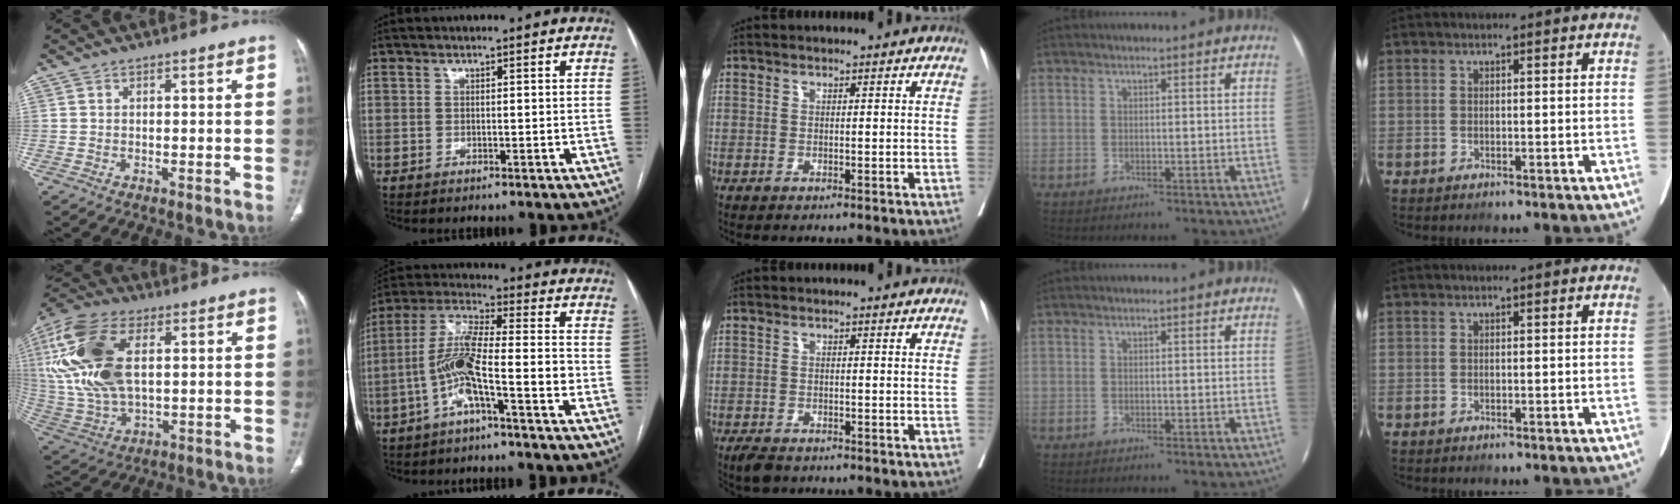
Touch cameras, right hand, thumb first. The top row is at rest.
{"thumb": {"total": 20.9, "force": [4.7, 11.1, 17.0], "torque": [-0.374, -0.002, 0.088]}, "index": {"total": 10.4, "force": [-3.8, 1.0, 9.6], "torque": [-0.194, 0.024, -0.074]}, "middle": {"total": 3.3, "force": [-2.8, 1.1, 1.4], "torque": [-0.024, -0.006, -0.044]}}